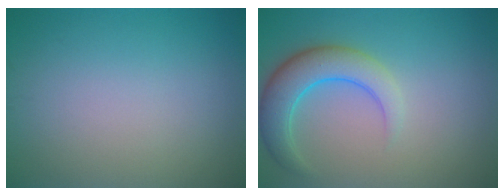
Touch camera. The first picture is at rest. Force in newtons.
{"total": 5.0, "press": 5.0, "slide": 0.5}